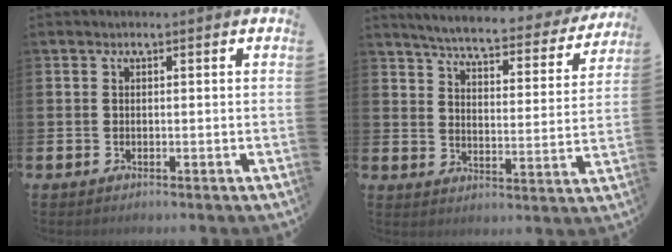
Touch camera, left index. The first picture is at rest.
{"total": 5.3, "force": [5.0, 0.6, 1.8], "torque": [-0.056, -0.040, 0.078]}